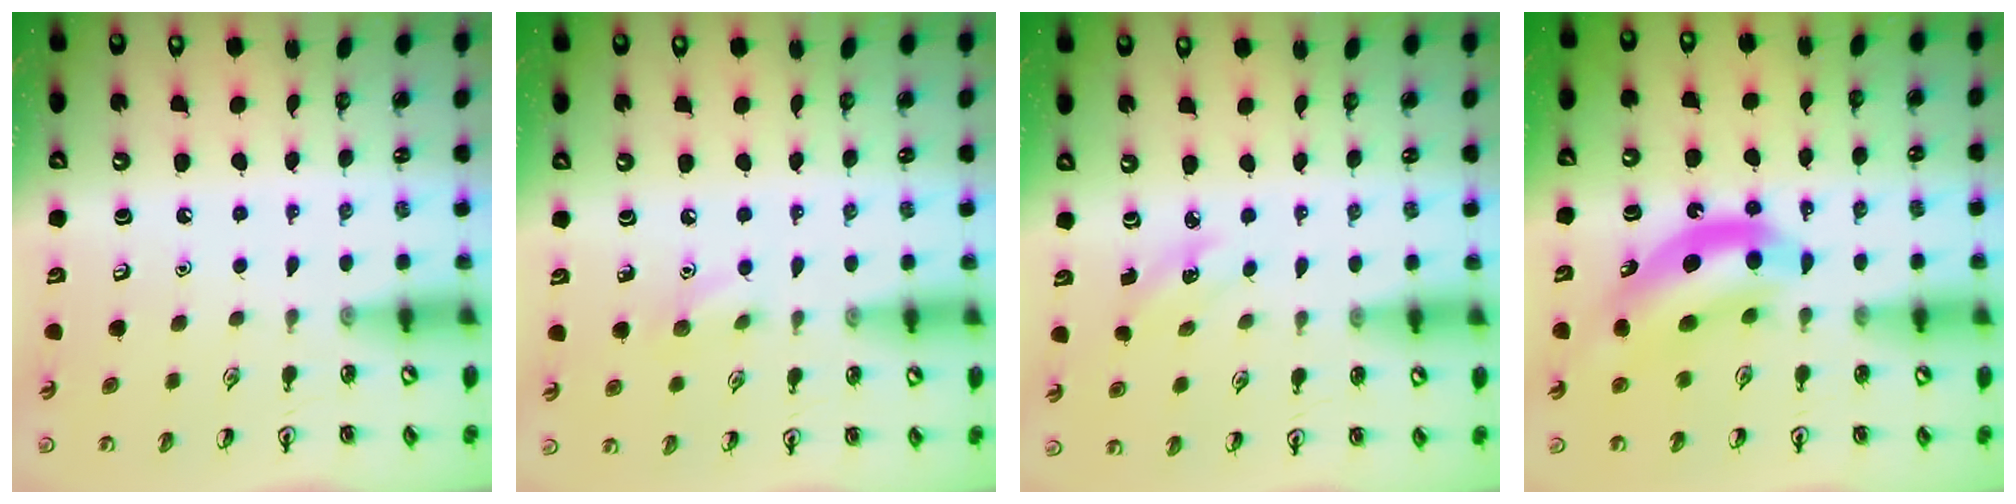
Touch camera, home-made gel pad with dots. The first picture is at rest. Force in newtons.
{"total": 5.9, "press": 5.6, "slide": 1.8}
{"total": 2.1, "press": 2.0, "slide": 0.8}
{"total": 10.1, "press": 9.7, "slide": 3.0}